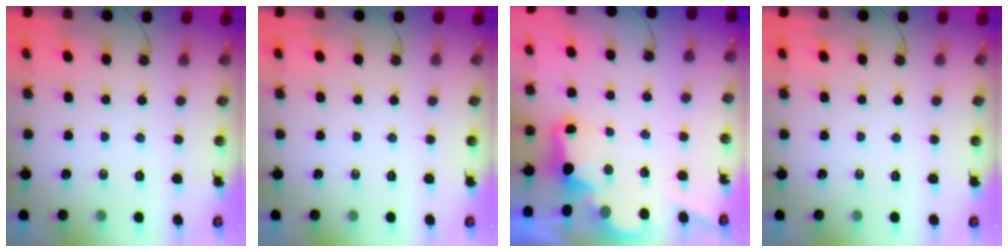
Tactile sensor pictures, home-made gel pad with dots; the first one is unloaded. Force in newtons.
{"total": 0.0}
{"total": 2.7, "press": 2.7, "slide": 0.6}
{"total": 0.0}